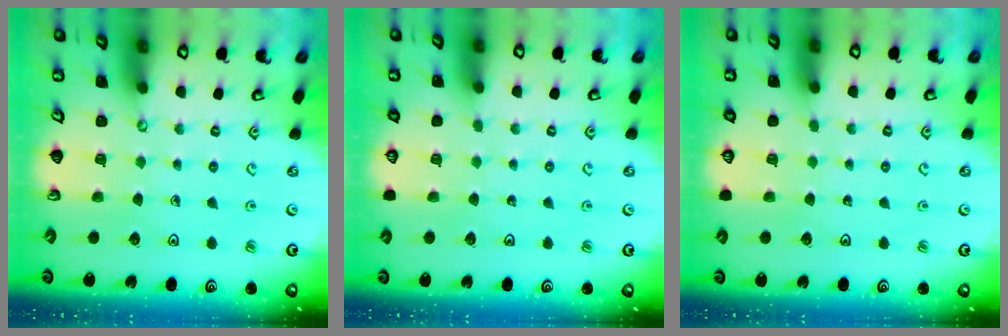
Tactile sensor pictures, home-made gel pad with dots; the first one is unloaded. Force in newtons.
{"total": 0.0}
{"total": 0.0}